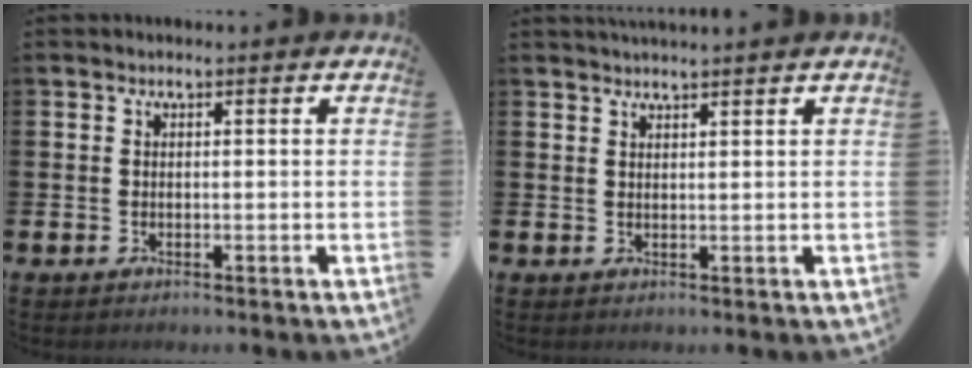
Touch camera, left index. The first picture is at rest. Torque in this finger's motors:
{"motor_torque": [0.69, -1.03, 0.17, 0.03]}